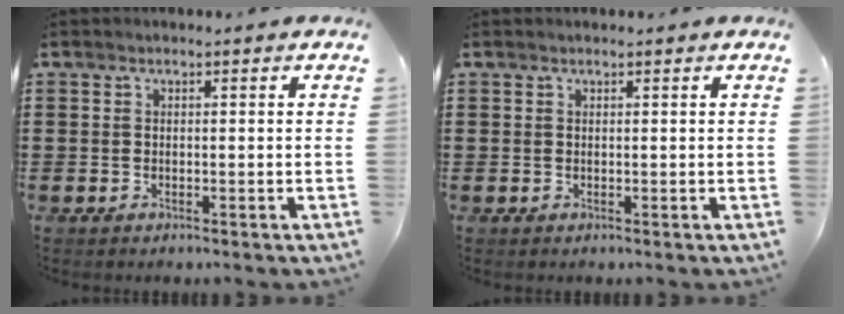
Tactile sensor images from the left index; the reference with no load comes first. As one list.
[{"total": 0.0}]